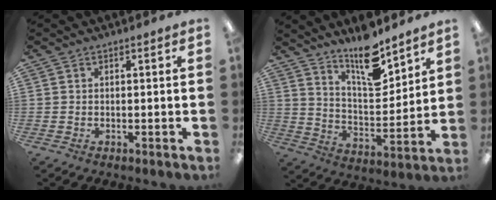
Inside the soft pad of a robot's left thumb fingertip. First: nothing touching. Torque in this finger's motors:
{"motor_torque": [0.15, 0.13, -0.09, -0.40, 0.14]}